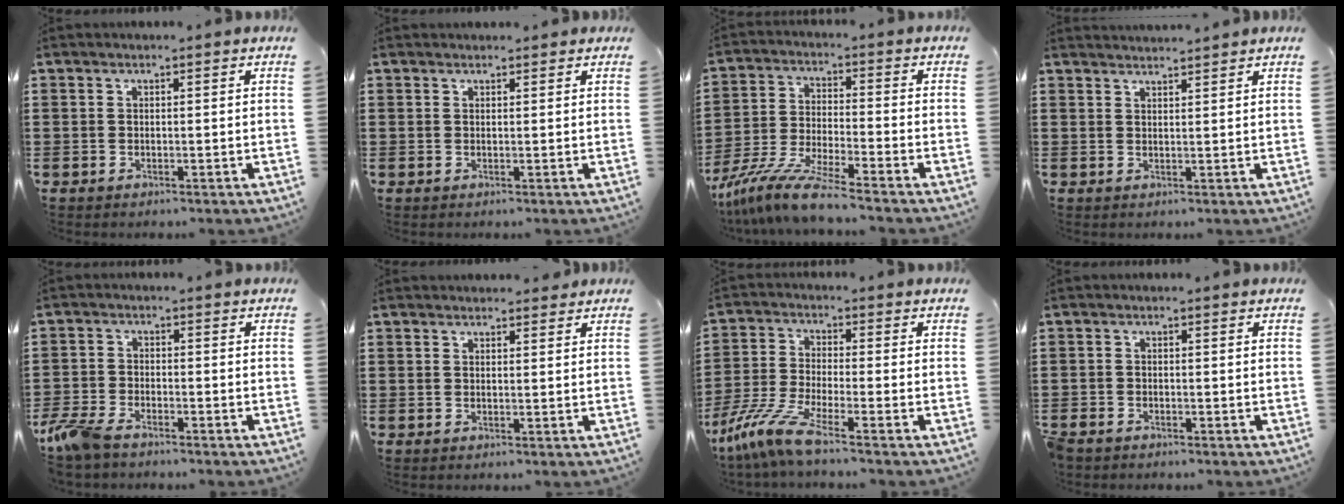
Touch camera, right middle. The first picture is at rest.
{"total": 0.8, "force": [0.7, 0.5, 0.0], "torque": [0.006, -0.001, 0.011]}
{"total": 9.1, "force": [-8.1, 0.0, 4.1], "torque": [-0.088, -0.004, -0.160]}
{"total": 1.8, "force": [1.8, -0.2, 0.1], "torque": [-0.005, 0.003, 0.035]}
{"total": 5.0, "force": [-4.1, 1.5, 2.5], "torque": [-0.081, -0.008, -0.089]}
{"total": 1.3, "force": [1.2, 0.6, 0.1], "torque": [0.004, 0.001, 0.021]}
{"total": 7.8, "force": [-5.8, 0.8, 5.2], "torque": [-0.132, -0.020, -0.119]}
{"total": 1.2, "force": [-1.2, 0.4, 0.2], "torque": [-0.016, -0.003, -0.026]}